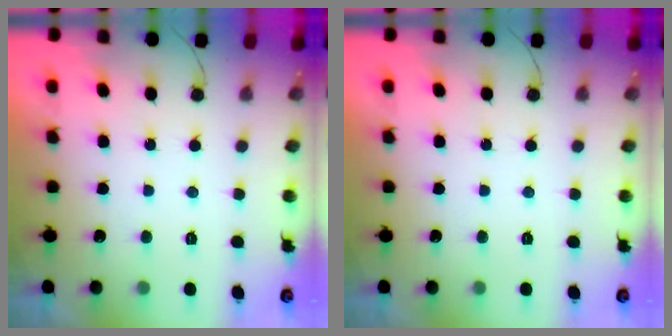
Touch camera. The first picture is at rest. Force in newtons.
{"total": 0.0}